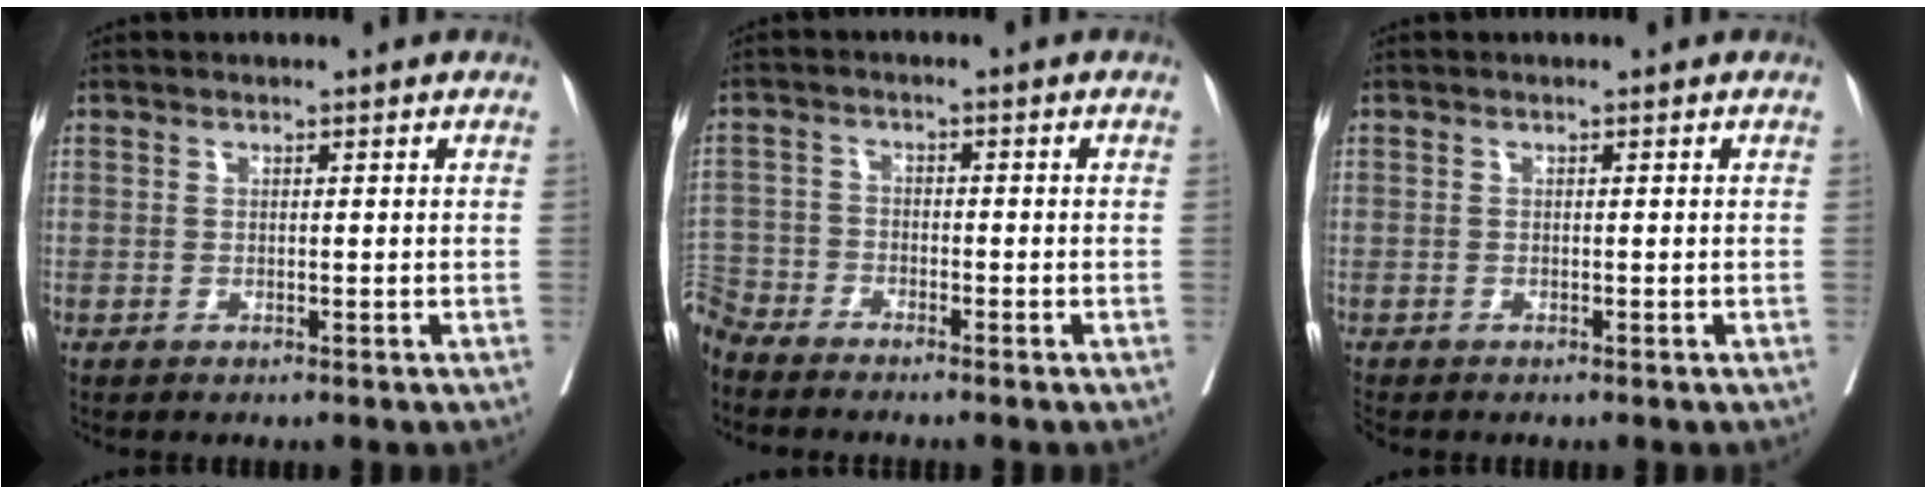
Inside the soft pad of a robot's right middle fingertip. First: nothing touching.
{"total": 5.7, "force": [-5.6, 0.6, 0.8], "torque": [-0.014, -0.001, -0.112]}
{"total": 0.8, "force": [-0.7, 0.1, 0.0], "torque": [-0.006, -0.003, -0.017]}